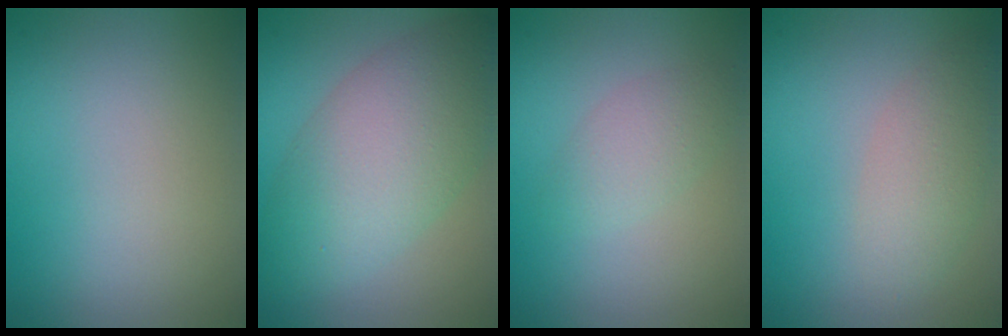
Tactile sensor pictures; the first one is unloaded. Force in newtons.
{"total": 7.9, "press": 7.9, "slide": 0.2}
{"total": 2.1, "press": 2.1, "slide": 0.1}
{"total": 3.2, "press": 3.2, "slide": 0.1}